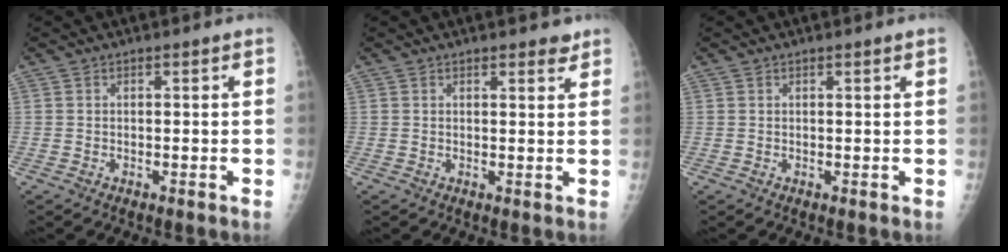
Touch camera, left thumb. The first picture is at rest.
{"total": 2.2, "force": [1.8, 0.7, 1.2], "torque": [-0.008, -0.010, 0.021]}
{"total": 0.7, "force": [0.4, -0.1, 0.5], "torque": [-0.011, -0.002, 0.008]}